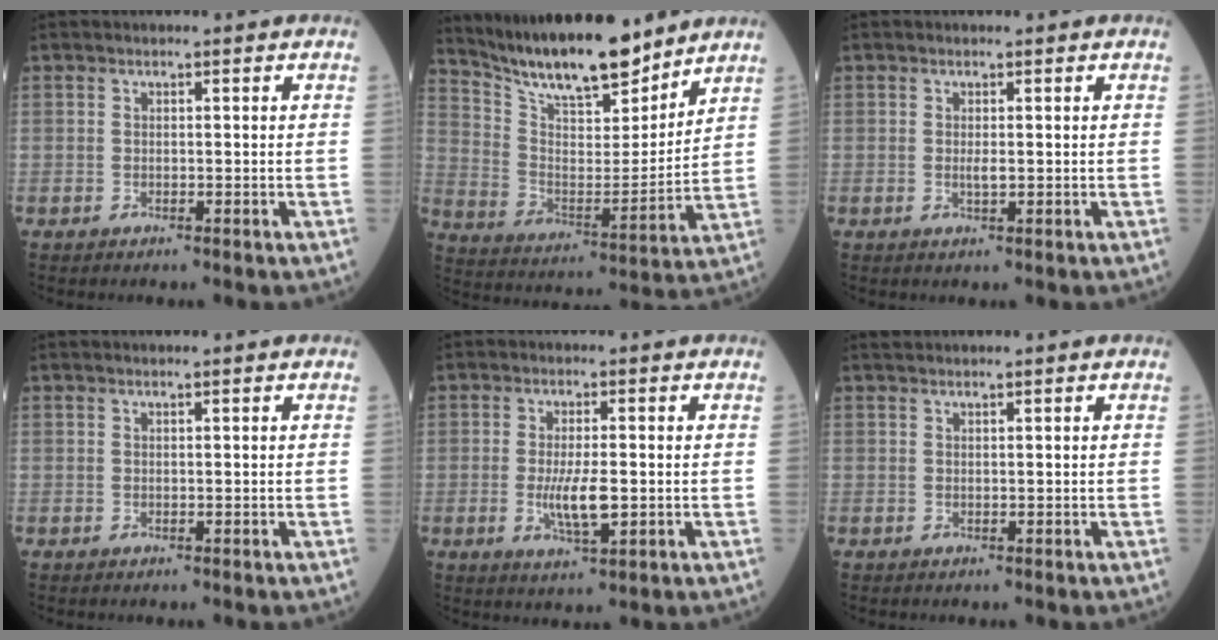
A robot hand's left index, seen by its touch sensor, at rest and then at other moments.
{"total": 16.4, "force": [14.4, 3.1, 7.4], "torque": [-0.132, -0.005, 0.255]}
{"total": 1.1, "force": [0.1, 0.2, 1.0], "torque": [-0.023, -0.002, 0.002]}
{"total": 0.5, "force": [0.4, -0.1, 0.3], "torque": [-0.008, 0.002, 0.009]}
{"total": 5.3, "force": [-0.7, 1.2, 5.1], "torque": [-0.105, -0.009, -0.010]}
{"total": 1.9, "force": [1.7, -0.1, 0.8], "torque": [-0.009, 0.025, 0.032]}